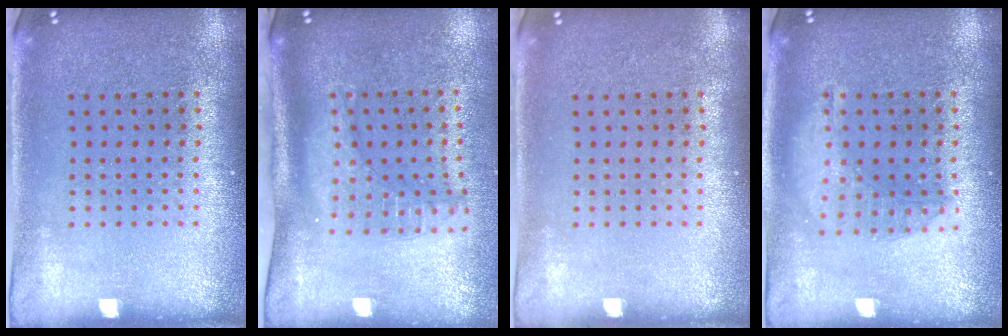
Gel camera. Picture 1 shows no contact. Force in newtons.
{"total": 2.1, "press": 1.5, "slide": 1.4}
{"total": 0.0}
{"total": 1.4, "press": 1.3, "slide": 0.3}